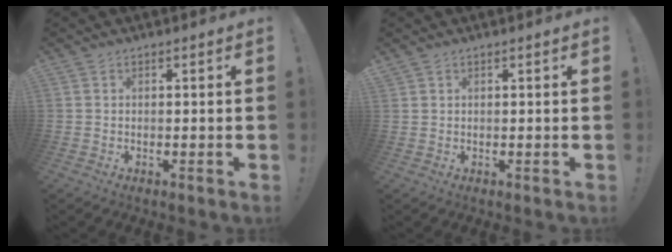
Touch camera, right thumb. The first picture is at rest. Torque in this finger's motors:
{"motor_torque": [0.78, 1.68, 0.60, 0.50, 0.02]}